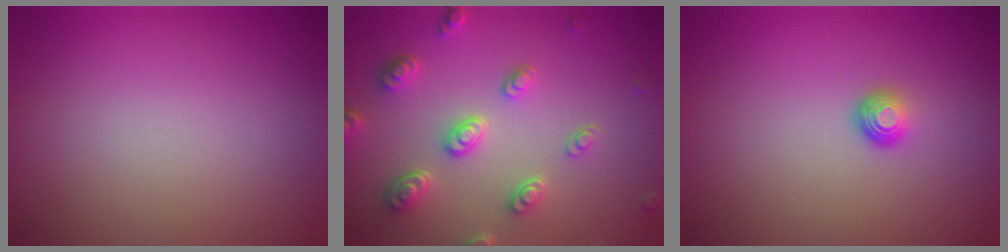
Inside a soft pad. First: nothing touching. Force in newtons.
{"total": 4.5, "press": 3.6, "slide": 2.6}
{"total": 1.6, "press": 1.0, "slide": 1.3}